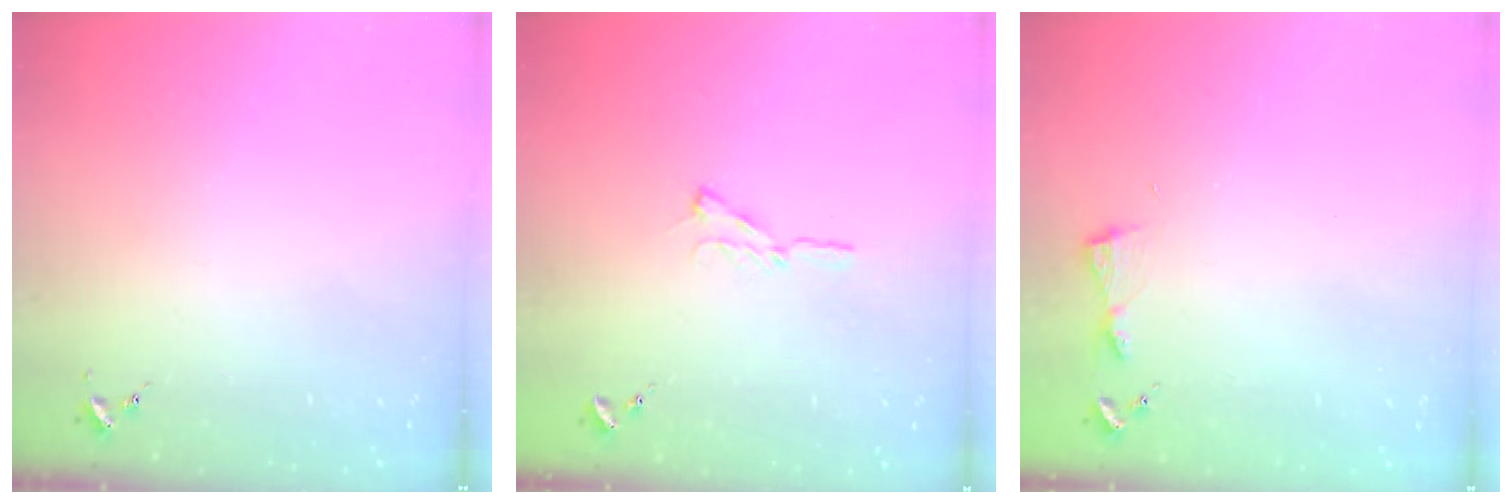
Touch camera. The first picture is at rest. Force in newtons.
{"total": 5.8, "press": 5.8, "slide": 0.6}
{"total": 3.9, "press": 3.9, "slide": 0.4}